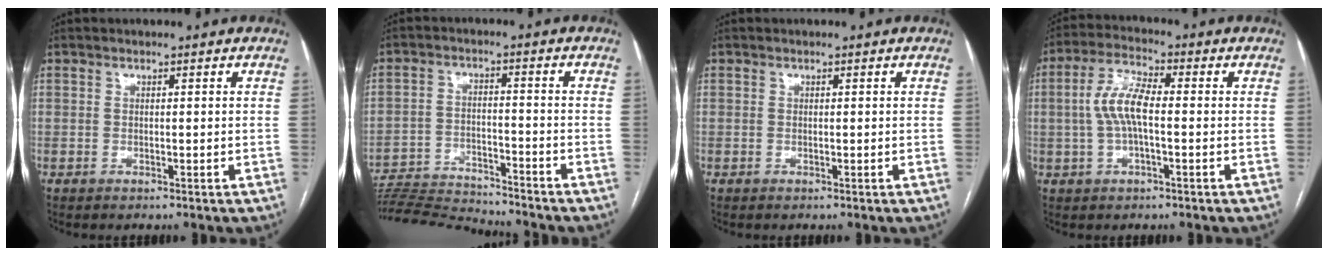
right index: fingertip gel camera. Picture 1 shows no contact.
{"total": 12.9, "force": [-12.7, -0.2, 2.3], "torque": [-0.040, 0.000, -0.208]}
{"total": 0.0}
{"total": 7.1, "force": [-0.2, 2.1, 6.8], "torque": [-0.150, 0.016, -0.005]}